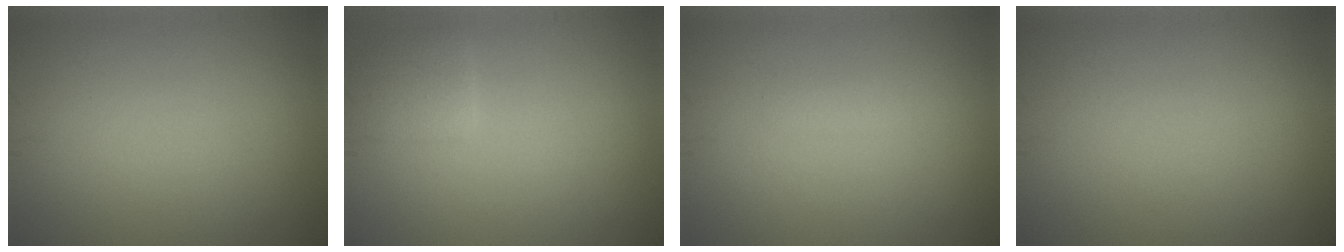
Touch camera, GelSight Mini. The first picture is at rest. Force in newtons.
{"total": 1.9, "press": 1.9, "slide": 0.1}
{"total": 0.7, "press": 0.7, "slide": 0.1}
{"total": 0.0}